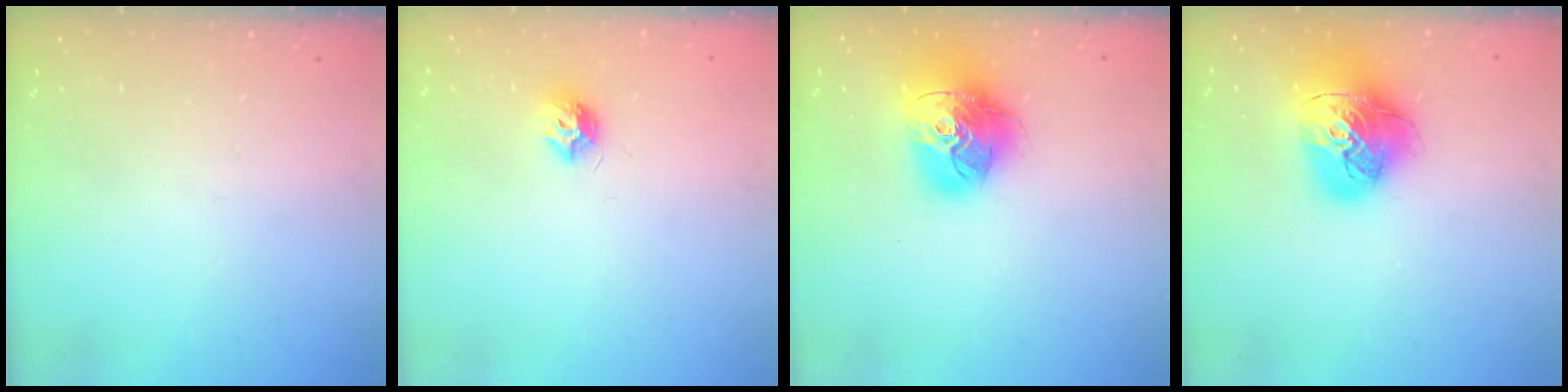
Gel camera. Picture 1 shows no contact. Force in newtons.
{"total": 7.5, "press": 7.5, "slide": 0.1}
{"total": 18.8, "press": 18.6, "slide": 2.1}
{"total": 18.2, "press": 18.0, "slide": 2.2}